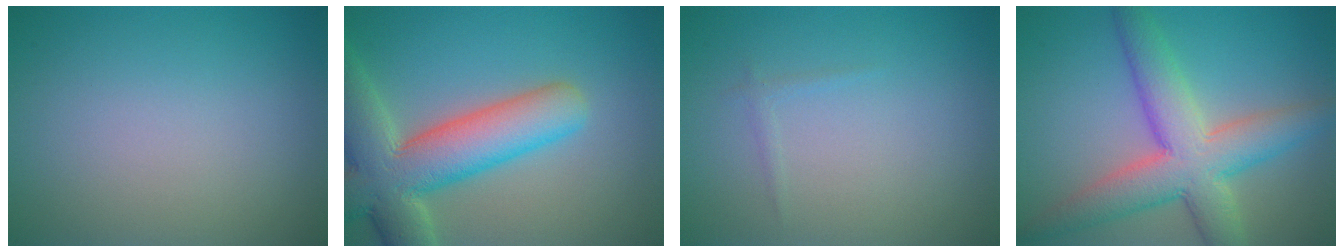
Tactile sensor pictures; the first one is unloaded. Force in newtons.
{"total": 9.8, "press": 9.7, "slide": 0.9}
{"total": 0.6, "press": 0.6, "slide": 0.0}
{"total": 7.8, "press": 7.8, "slide": 0.3}